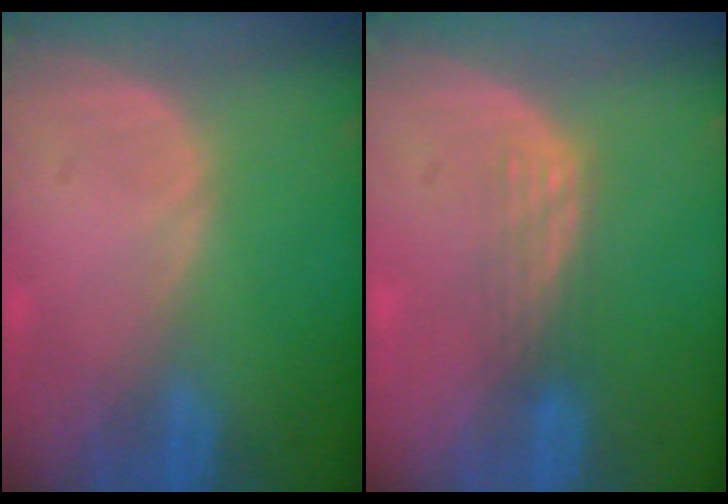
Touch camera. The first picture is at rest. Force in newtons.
{"total": 2.9, "press": 2.6, "slide": 1.4}